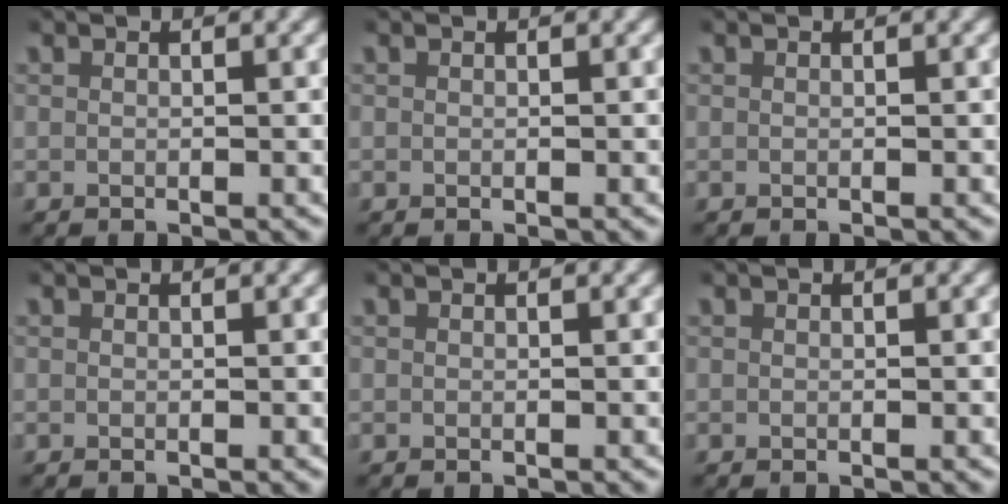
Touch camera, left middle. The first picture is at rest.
{"total": 0.0}
{"total": 0.0}
{"total": 0.0}
{"total": 0.0}
{"total": 0.0}